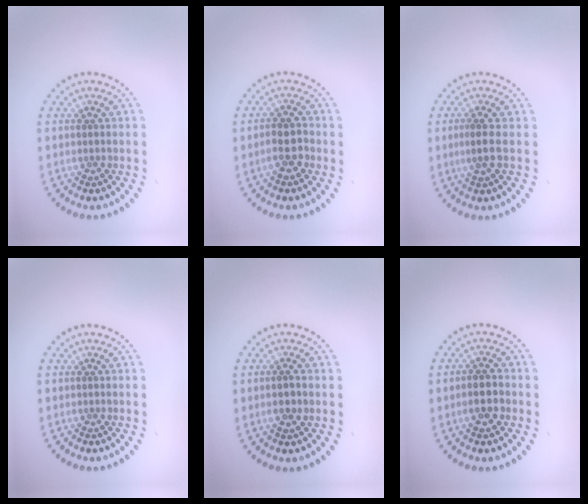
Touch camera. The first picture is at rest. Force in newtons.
{"total": 2.3, "press": 2.2, "slide": 0.7}
{"total": 1.9, "press": 1.6, "slide": 0.9}
{"total": 0.0}
{"total": 1.1, "press": 1.0, "slide": 0.4}
{"total": 2.3, "press": 2.2, "slide": 0.6}